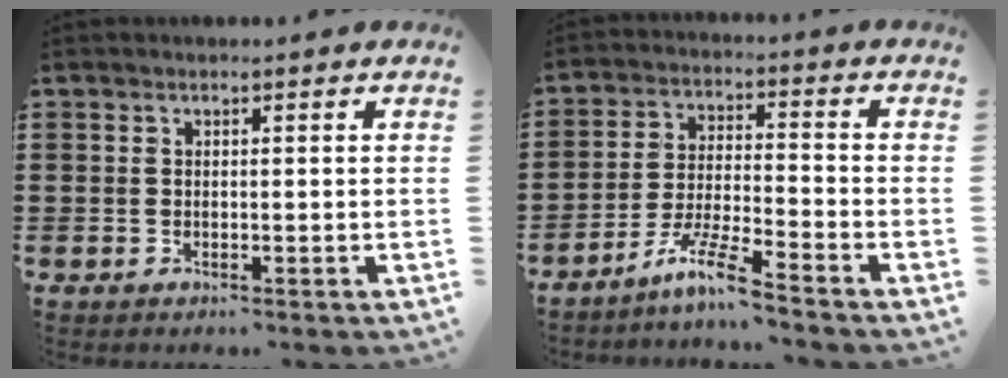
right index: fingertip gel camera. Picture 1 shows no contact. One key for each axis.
{"total": 7.6, "fx": -6.2, "fy": -0.3, "fz": 4.3, "tx": -0.098, "ty": -0.011, "tz": -0.122}